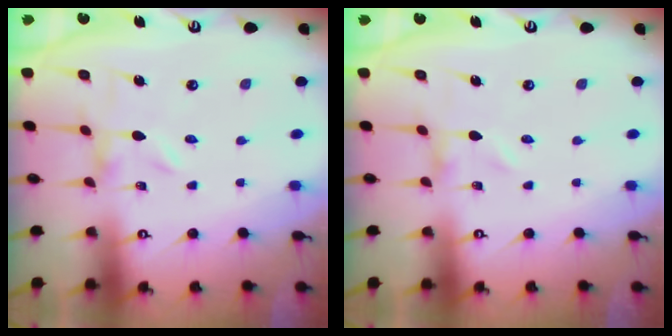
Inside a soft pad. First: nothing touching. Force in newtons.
{"total": 0.0}